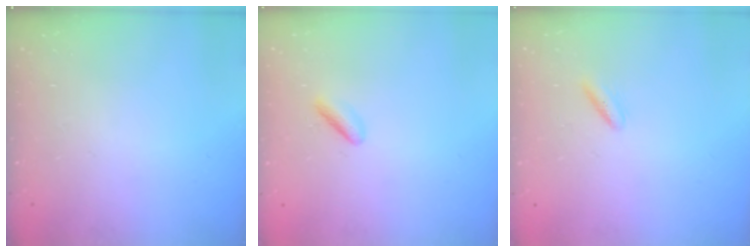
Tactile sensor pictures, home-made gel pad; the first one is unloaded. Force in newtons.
{"total": 2.1, "press": 1.9, "slide": 0.9}
{"total": 2.1, "press": 1.9, "slide": 1.0}